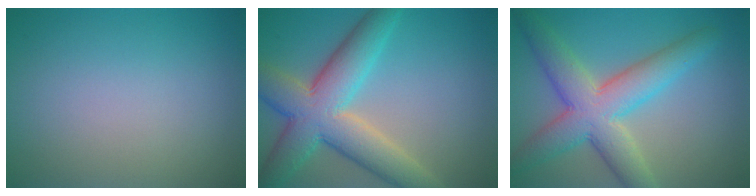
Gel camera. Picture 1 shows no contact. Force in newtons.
{"total": 9.1, "press": 9.1, "slide": 0.5}
{"total": 7.6, "press": 7.6, "slide": 0.4}